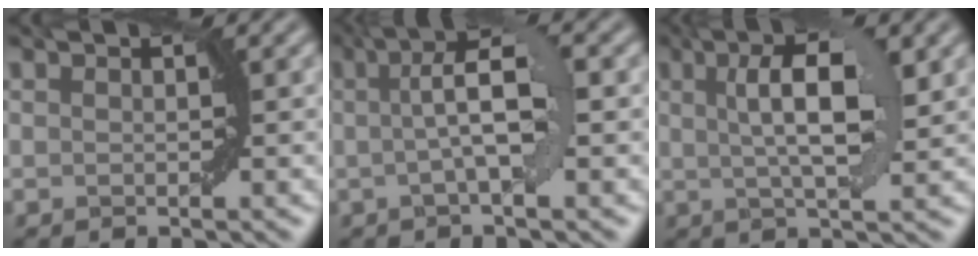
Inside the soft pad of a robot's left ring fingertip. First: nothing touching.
{"total": 5.2, "force": [0.6, 1.1, 5.1], "torque": [-0.085, 0.011, 0.005]}
{"total": 6.7, "force": [1.8, 1.8, 6.1], "torque": [-0.093, 0.009, 0.028]}